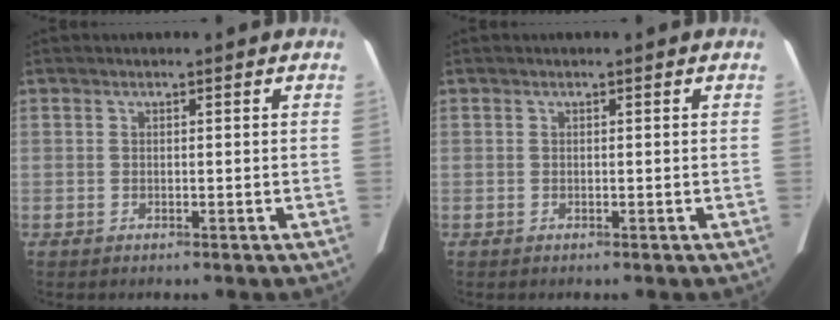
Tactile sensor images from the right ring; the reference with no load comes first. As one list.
[{"total": 0.0}]